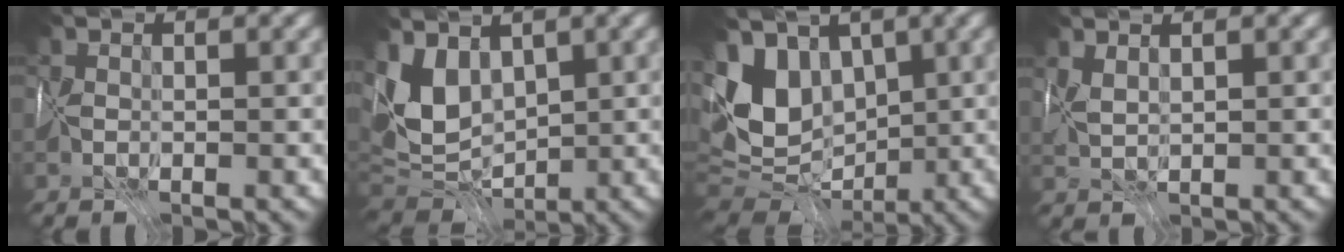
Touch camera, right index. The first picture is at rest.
{"total": 5.0, "force": [2.3, 3.3, 3.0], "torque": [-0.074, -0.003, 0.042]}
{"total": 7.0, "force": [1.8, 5.1, 4.5], "torque": [-0.103, -0.002, 0.025]}
{"total": 1.4, "force": [1.3, -0.5, -0.1], "torque": [-0.010, 0.008, 0.030]}